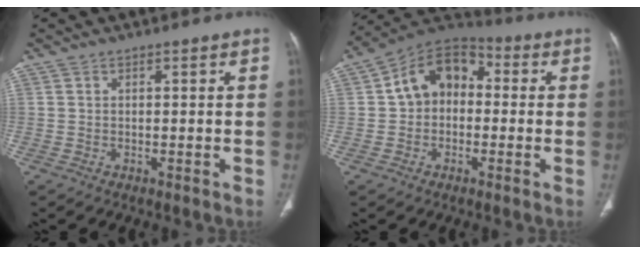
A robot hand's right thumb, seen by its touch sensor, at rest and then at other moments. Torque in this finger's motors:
{"motor_torque": [1.42, 1.36, 1.36, 0.11, 0.11]}